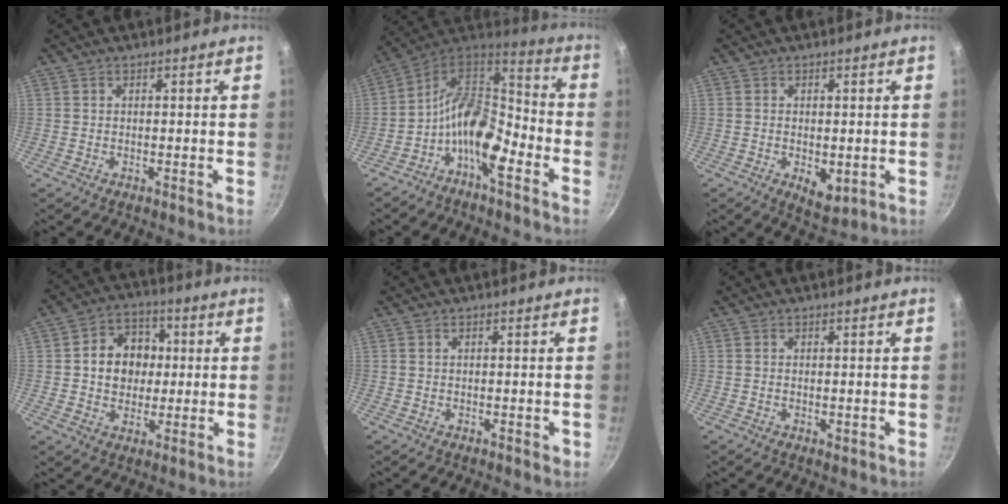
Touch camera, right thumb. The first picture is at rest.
{"total": 13.9, "force": [-5.9, 7.1, 10.5], "torque": [-0.161, 0.064, -0.126]}
{"total": 5.0, "force": [-1.0, 2.7, 4.1], "torque": [-0.054, -0.010, -0.007]}
{"total": 11.0, "force": [1.1, 9.2, 5.9], "torque": [-0.054, 0.012, 0.009]}
{"total": 1.1, "force": [-0.1, 0.6, 0.9], "torque": [-0.008, 0.002, -0.001]}
{"total": 0.8, "force": [-0.1, 0.4, 0.7], "torque": [-0.011, -0.002, -0.002]}